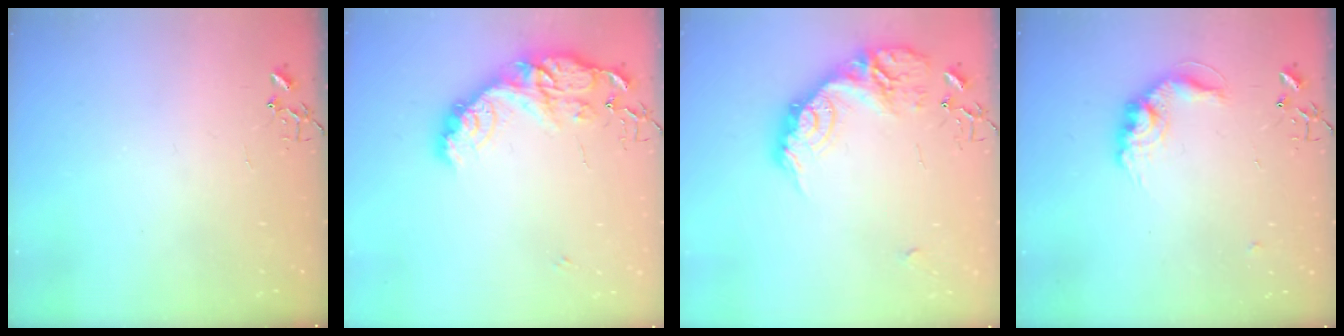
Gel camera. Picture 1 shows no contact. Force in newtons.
{"total": 16.9, "press": 16.9, "slide": 0.5}
{"total": 19.0, "press": 19.0, "slide": 0.4}
{"total": 12.7, "press": 12.7, "slide": 0.6}